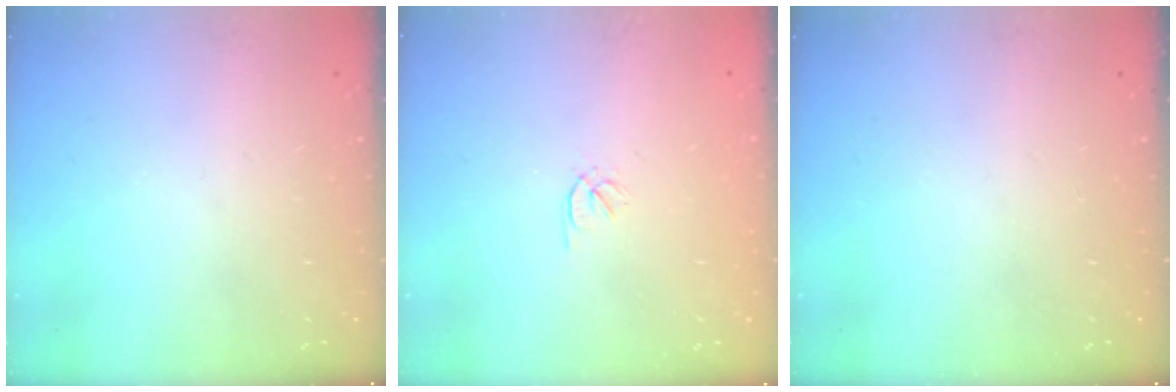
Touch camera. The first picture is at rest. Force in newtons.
{"total": 0.5, "press": 0.4, "slide": 0.4}
{"total": 0.0}